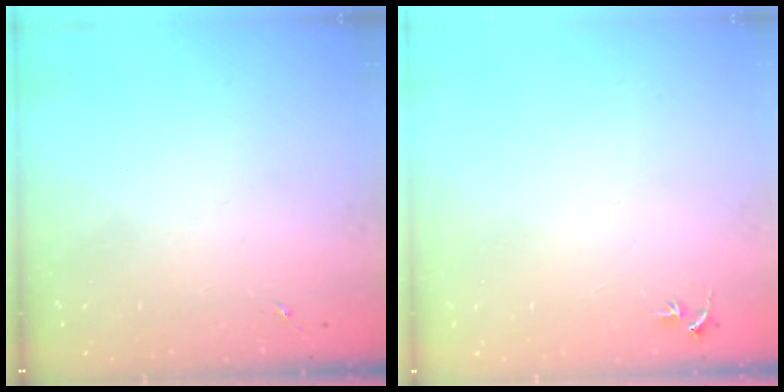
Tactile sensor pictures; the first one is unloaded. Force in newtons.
{"total": 3.1, "press": 3.1, "slide": 0.3}